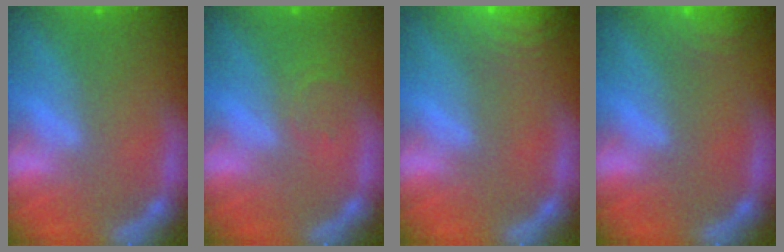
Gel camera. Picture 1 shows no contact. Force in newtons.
{"total": 1.5}
{"total": 9.1}
{"total": 4.0}